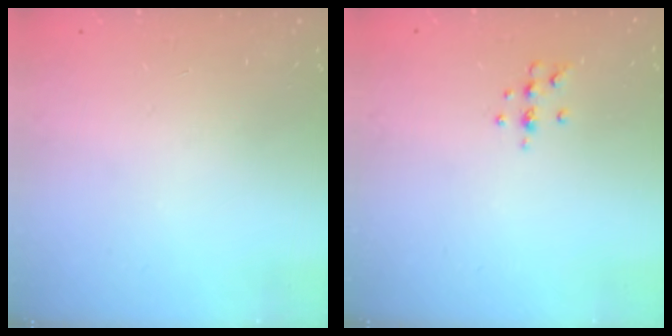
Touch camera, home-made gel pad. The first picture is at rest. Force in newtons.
{"total": 5.4, "press": 5.2, "slide": 1.4}